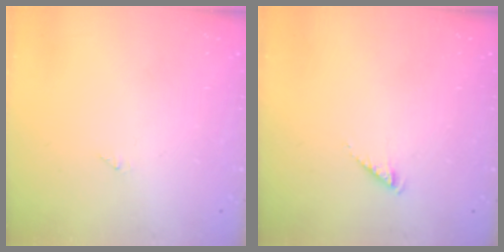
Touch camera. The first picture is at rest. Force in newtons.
{"total": 1.7, "press": 1.6, "slide": 0.4}